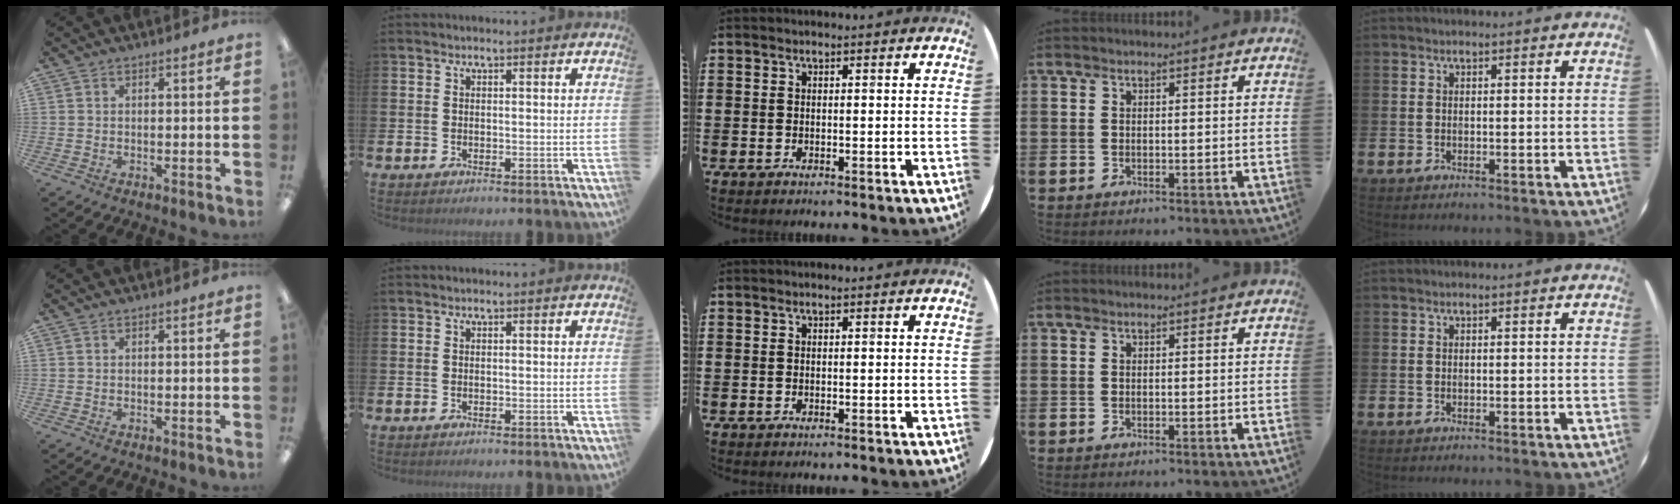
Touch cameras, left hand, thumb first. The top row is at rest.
{}